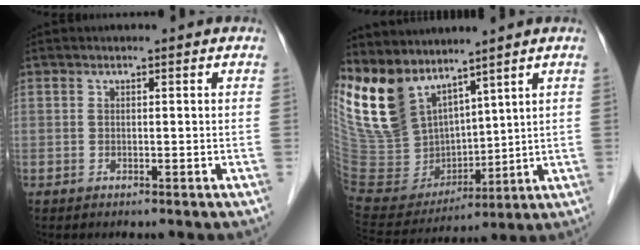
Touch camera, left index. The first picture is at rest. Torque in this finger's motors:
{"motor_torque": [1.09, -1.05, 0.17, 0.04]}